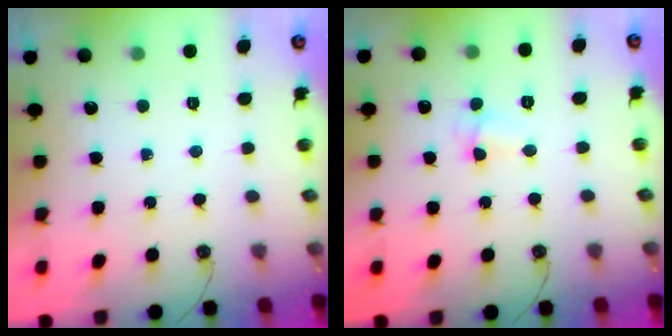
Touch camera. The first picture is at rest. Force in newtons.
{"total": 3.5, "press": 3.5, "slide": 0.6}